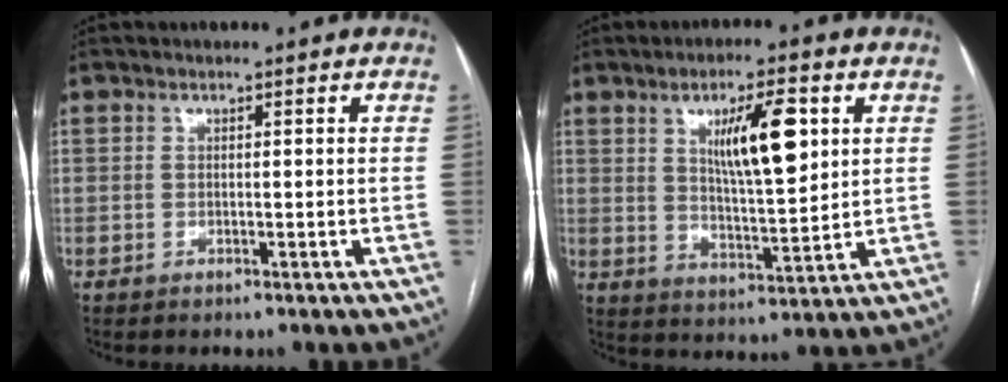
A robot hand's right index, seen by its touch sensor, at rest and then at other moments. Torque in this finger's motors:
{"motor_torque": [0.75, 0.50, 0.43, 0.10]}